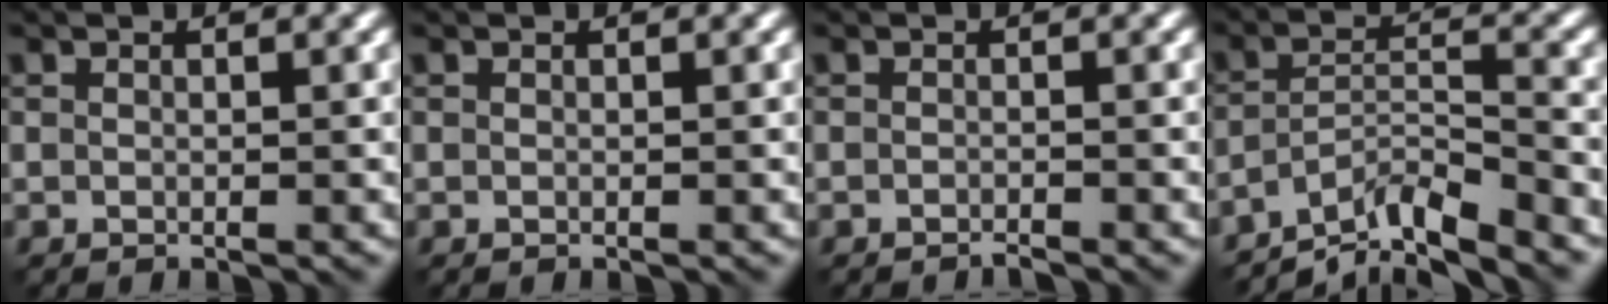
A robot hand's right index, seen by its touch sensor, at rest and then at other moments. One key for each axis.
{"total": 0.0}
{"total": 0.7, "fx": -0.7, "fy": 0.0, "fz": 0.1, "tx": -0.001, "ty": 0.002, "tz": -0.016}
{"total": 6.9, "fx": -5.9, "fy": 1.1, "fz": 3.4, "tx": -0.052, "ty": 0.008, "tz": -0.104}